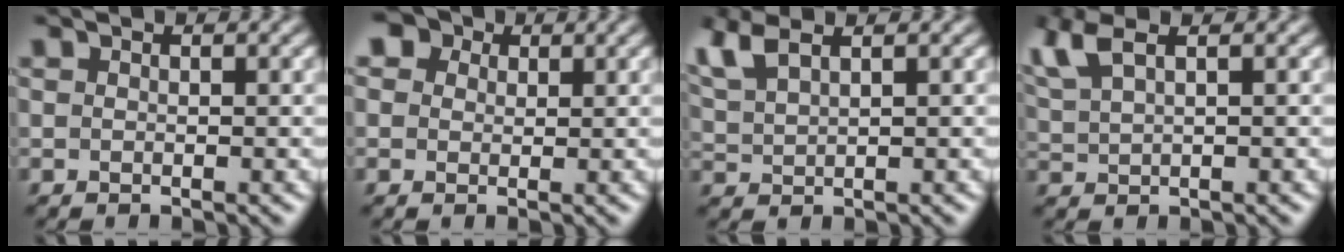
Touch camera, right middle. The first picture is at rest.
{"total": 5.4, "force": [3.3, 3.7, 2.3], "torque": [-0.053, 0.010, 0.037]}
{"total": 3.9, "force": [2.5, 1.4, 2.6], "torque": [-0.069, 0.013, 0.053]}
{"total": 4.7, "force": [2.8, 1.9, 3.3], "torque": [-0.082, 0.021, 0.045]}